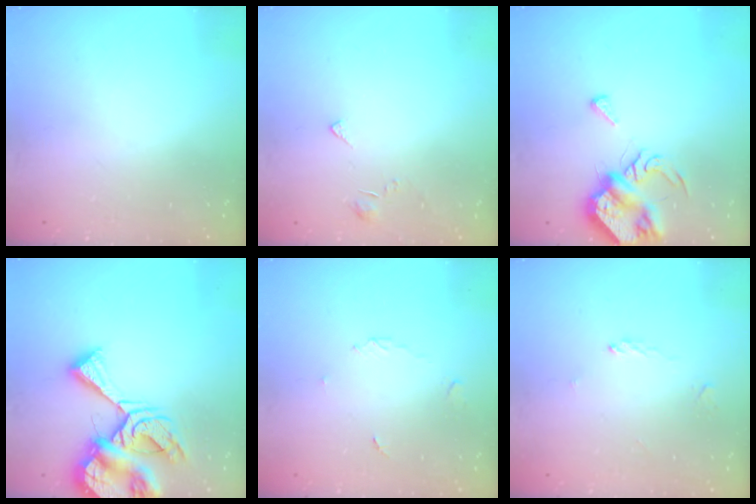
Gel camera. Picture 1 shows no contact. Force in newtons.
{"total": 2.7, "press": 2.6, "slide": 0.5}
{"total": 7.6, "press": 7.6, "slide": 0.8}
{"total": 14.7, "press": 14.6, "slide": 1.6}
{"total": 2.7, "press": 2.7, "slide": 0.4}
{"total": 1.9, "press": 1.8, "slide": 0.5}